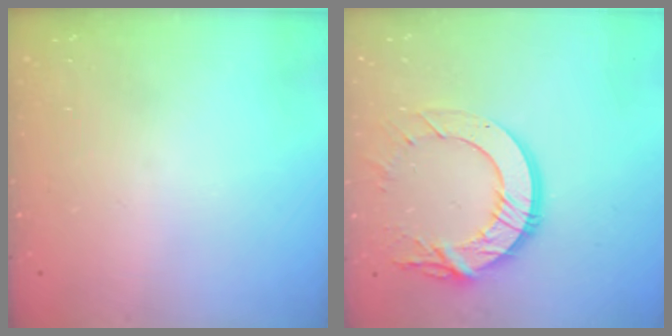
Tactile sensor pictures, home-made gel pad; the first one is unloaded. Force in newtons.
{"total": 14.5, "press": 14.5, "slide": 1.3}